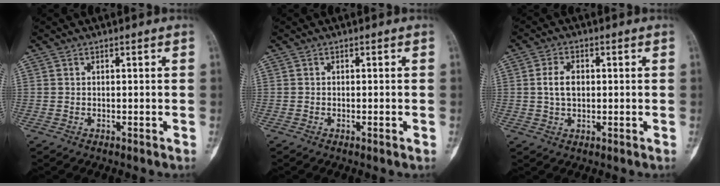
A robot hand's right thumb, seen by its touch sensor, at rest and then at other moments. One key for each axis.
{"total": 0.8, "fx": -0.4, "fy": 0.1, "fz": 0.7, "tx": -0.009, "ty": -0.002, "tz": -0.005}
{"total": 4.7, "fx": 0.4, "fy": 2.9, "fz": 3.6, "tx": -0.066, "ty": 0.006, "tz": 0.007}